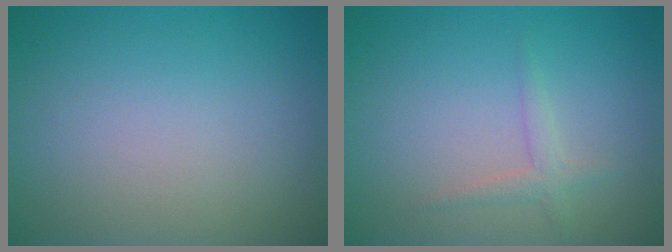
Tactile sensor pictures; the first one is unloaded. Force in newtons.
{"total": 1.4, "press": 1.4, "slide": 0.0}